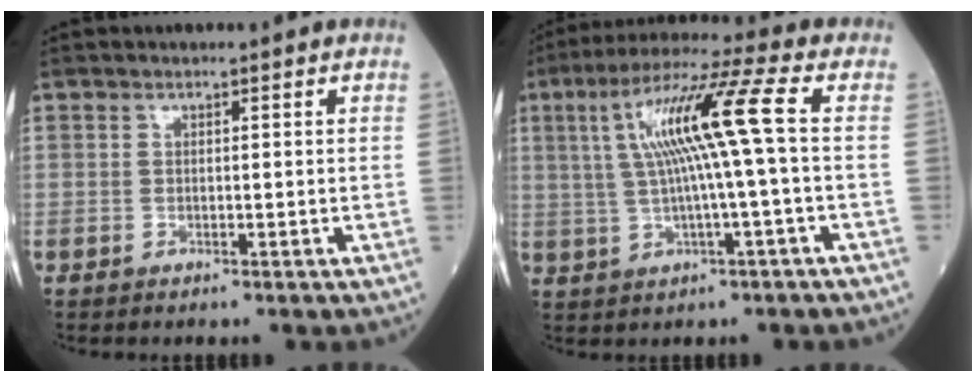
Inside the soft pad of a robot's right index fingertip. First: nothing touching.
{"total": 12.2, "force": [1.6, -0.7, 12.0], "torque": [-0.222, 0.026, 0.028]}